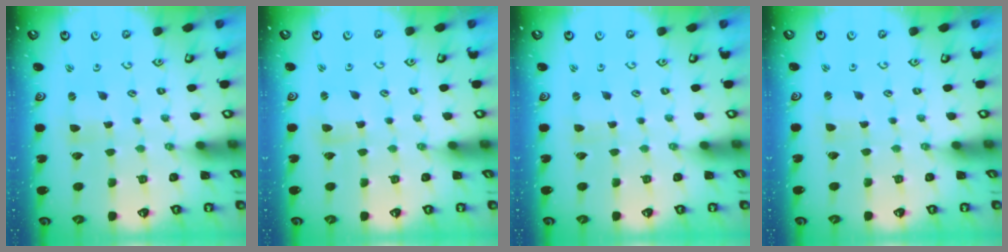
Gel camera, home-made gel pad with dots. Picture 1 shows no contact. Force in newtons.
{"total": 1.8, "press": 1.8, "slide": 0.2}
{"total": 0.0}
{"total": 1.0, "press": 1.0, "slide": 0.2}